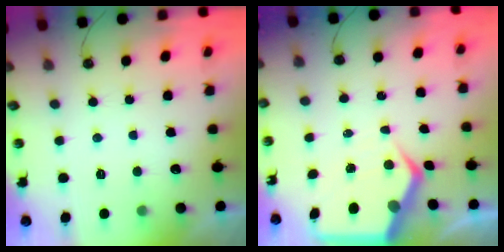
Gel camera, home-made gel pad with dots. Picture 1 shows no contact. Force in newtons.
{"total": 7.4, "press": 7.3, "slide": 0.7}